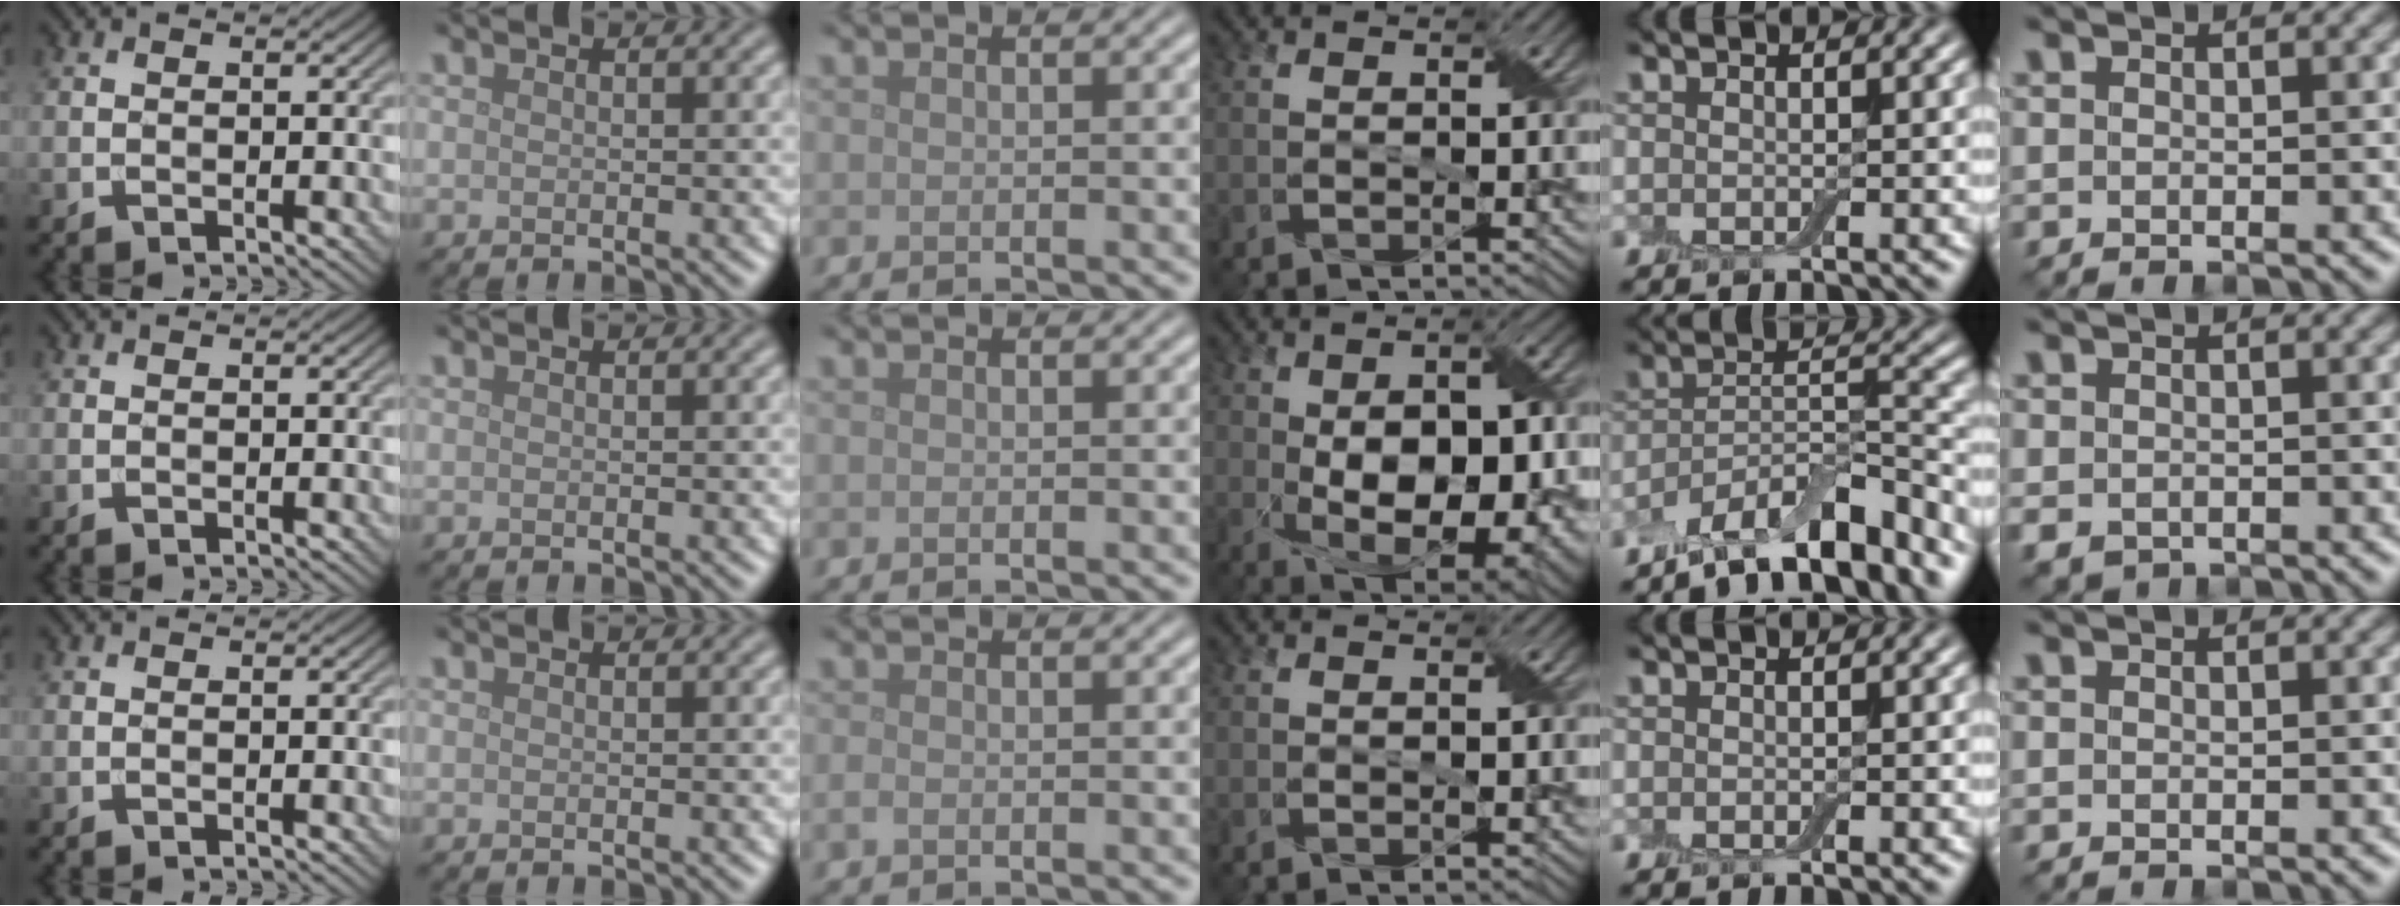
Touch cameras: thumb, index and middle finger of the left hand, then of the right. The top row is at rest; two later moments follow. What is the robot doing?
{"motion": "fold", "object": "cloth"}